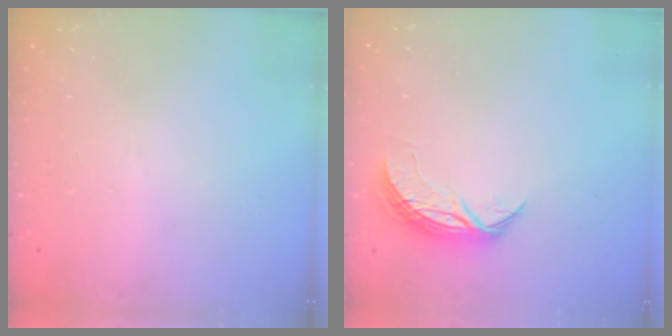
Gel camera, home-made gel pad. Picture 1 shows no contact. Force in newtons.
{"total": 7.1, "press": 7.1, "slide": 0.4}